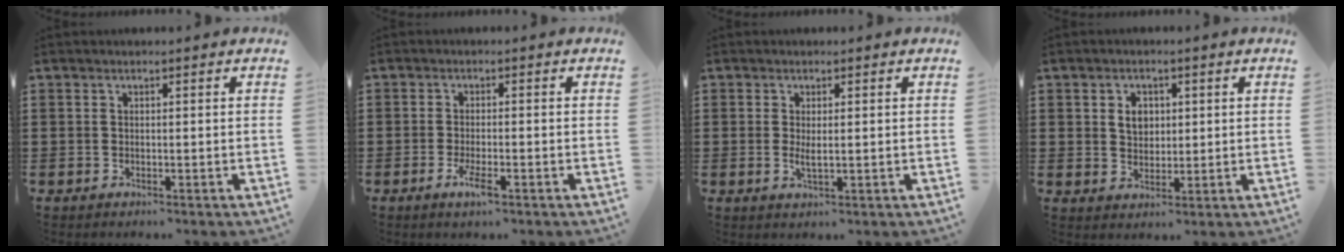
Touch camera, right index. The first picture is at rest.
{"total": 3.2, "force": [-1.6, 0.5, 2.7], "torque": [-0.058, -0.008, -0.031]}
{"total": 2.1, "force": [0.2, 0.6, 1.9], "torque": [-0.037, 0.000, 0.003]}
{"total": 3.6, "force": [0.9, 2.7, 2.1], "torque": [-0.051, 0.012, 0.014]}